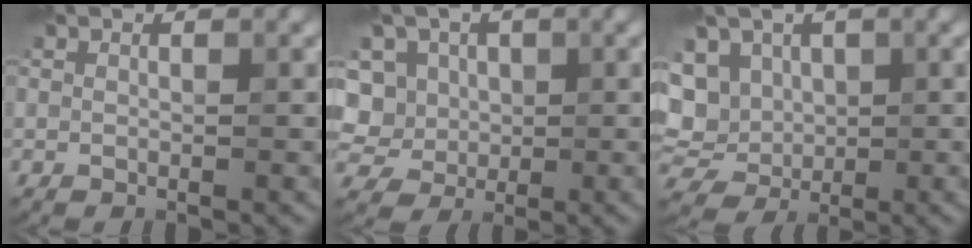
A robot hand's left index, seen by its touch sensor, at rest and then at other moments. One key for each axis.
{"total": 9.9, "fx": 1.7, "fy": 8.8, "fz": 4.1, "tx": -0.081, "ty": 0.035, "tz": -0.001}
{"total": 7.4, "fx": 1.2, "fy": 6.0, "fz": 4.1, "tx": -0.067, "ty": 0.018, "tz": 0.004}